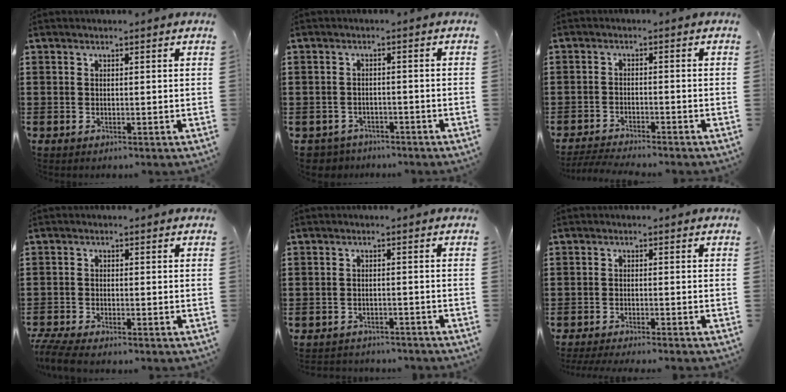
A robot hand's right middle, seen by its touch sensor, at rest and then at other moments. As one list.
[{"total": 2.4, "force": [-2.3, 0.6, -0.2], "torque": [-0.006, -0.003, -0.052]}, {"total": 3.0, "force": [-2.9, 0.0, 0.7], "torque": [-0.020, -0.004, -0.062]}, {"total": 3.0, "force": [-2.8, 0.0, 1.2], "torque": [-0.042, -0.012, -0.061]}, {"total": 2.0, "force": [-2.0, 0.3, -0.1], "torque": [-0.007, -0.001, -0.044]}, {"total": 1.9, "force": [-1.8, -0.2, 0.6], "torque": [-0.008, 0.000, -0.035]}]